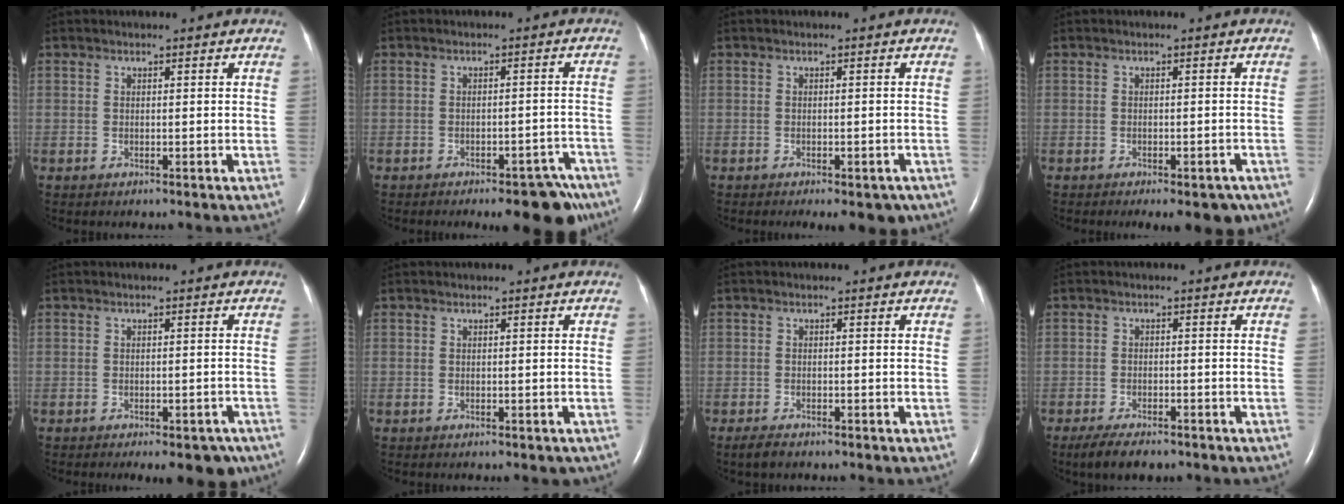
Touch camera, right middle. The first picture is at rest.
{"total": 8.3, "force": [-6.4, 2.8, 4.5], "torque": [-0.035, 0.015, -0.079]}
{"total": 5.4, "force": [-3.9, 2.2, 3.0], "torque": [-0.030, -0.002, -0.049]}
{"total": 6.2, "force": [-4.6, 2.6, 3.3], "torque": [-0.032, -0.001, -0.057]}
{"total": 7.0, "force": [-5.3, 2.9, 3.6], "torque": [-0.034, 0.001, -0.065]}
{"total": 1.0, "force": [-0.7, 0.4, 0.5], "torque": [-0.007, -0.002, -0.005]}
{"total": 1.8, "force": [-1.5, 0.6, 0.9], "torque": [-0.028, -0.005, -0.024]}
{"total": 5.6, "force": [-4.4, 1.7, 3.2], "torque": [-0.056, -0.009, -0.067]}